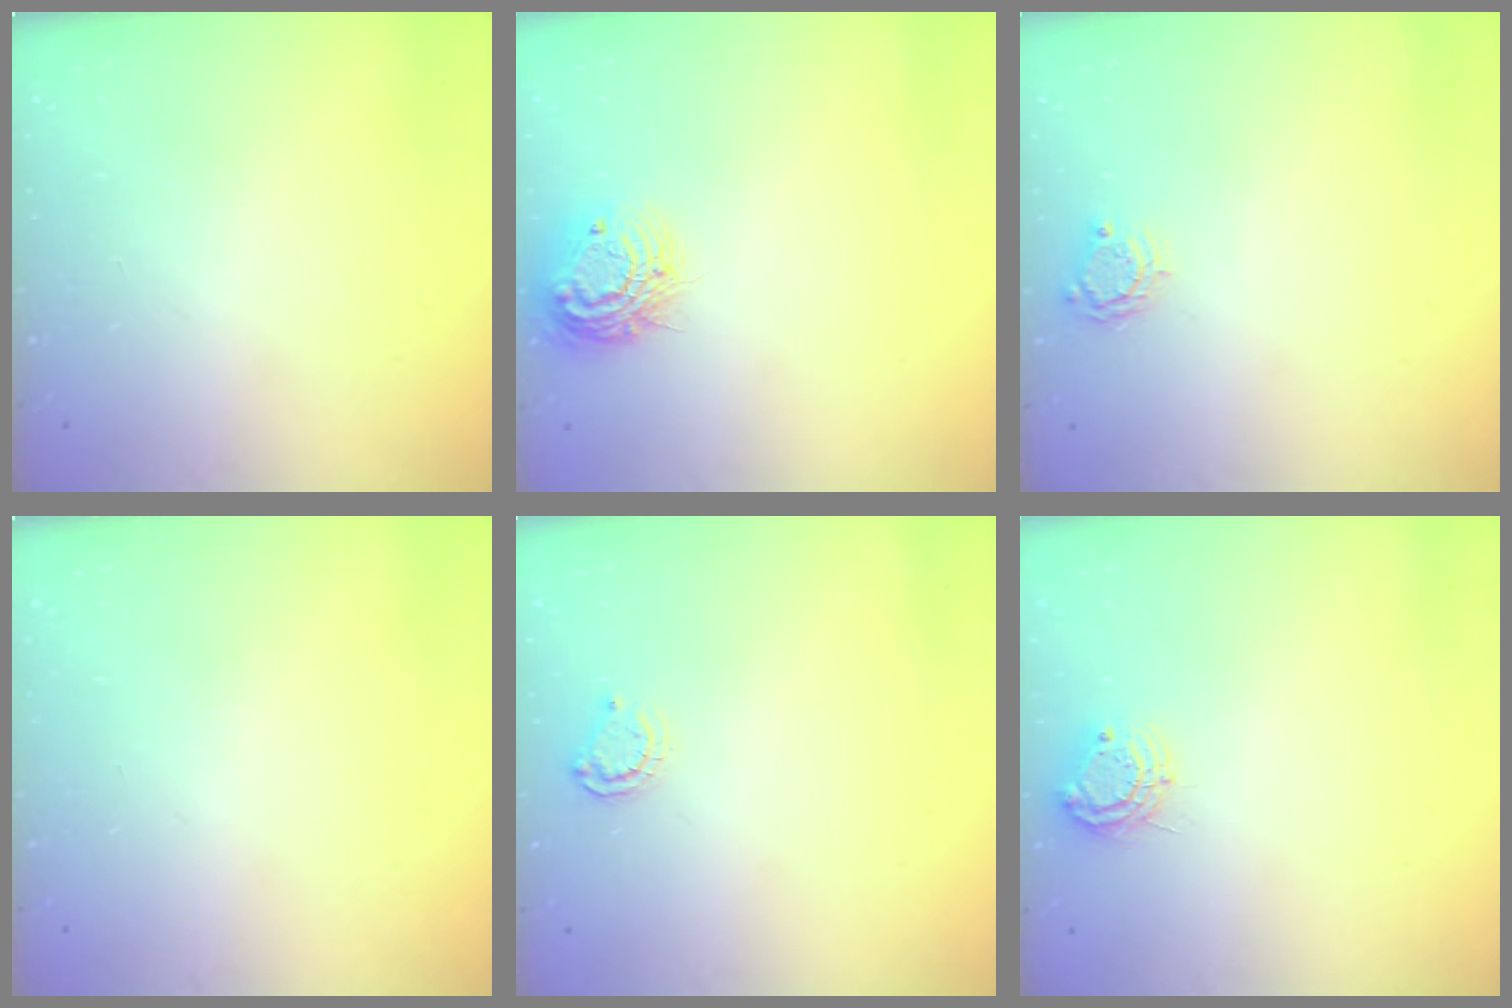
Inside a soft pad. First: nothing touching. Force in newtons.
{"total": 12.2, "press": 12.1, "slide": 0.9}
{"total": 4.5, "press": 4.5, "slide": 0.1}
{"total": 0.0}
{"total": 5.1, "press": 5.0, "slide": 0.5}
{"total": 7.8, "press": 7.7, "slide": 0.7}